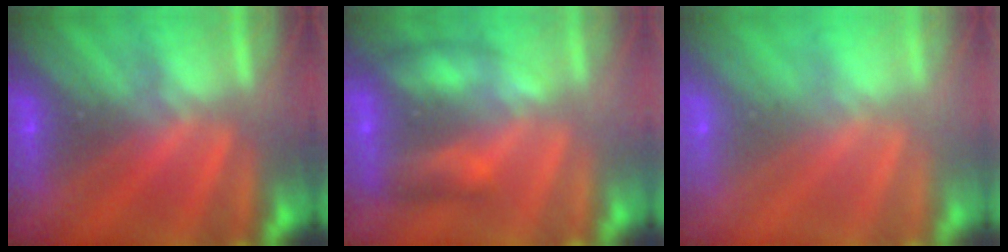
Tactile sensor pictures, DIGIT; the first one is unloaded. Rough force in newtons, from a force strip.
{"total": 2.4}
{"total": 8.6}